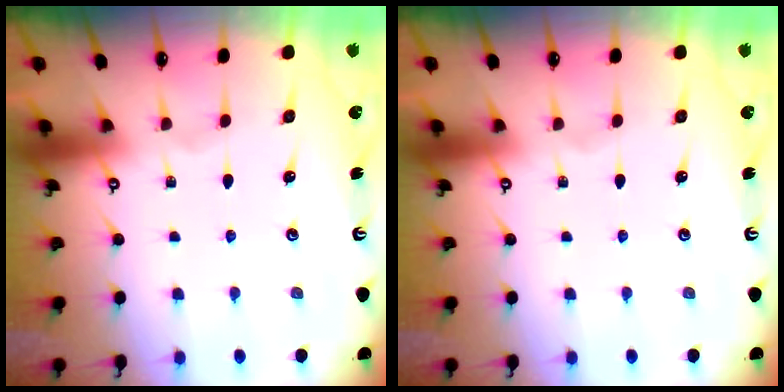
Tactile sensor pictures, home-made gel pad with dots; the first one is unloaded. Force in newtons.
{"total": 0.0}